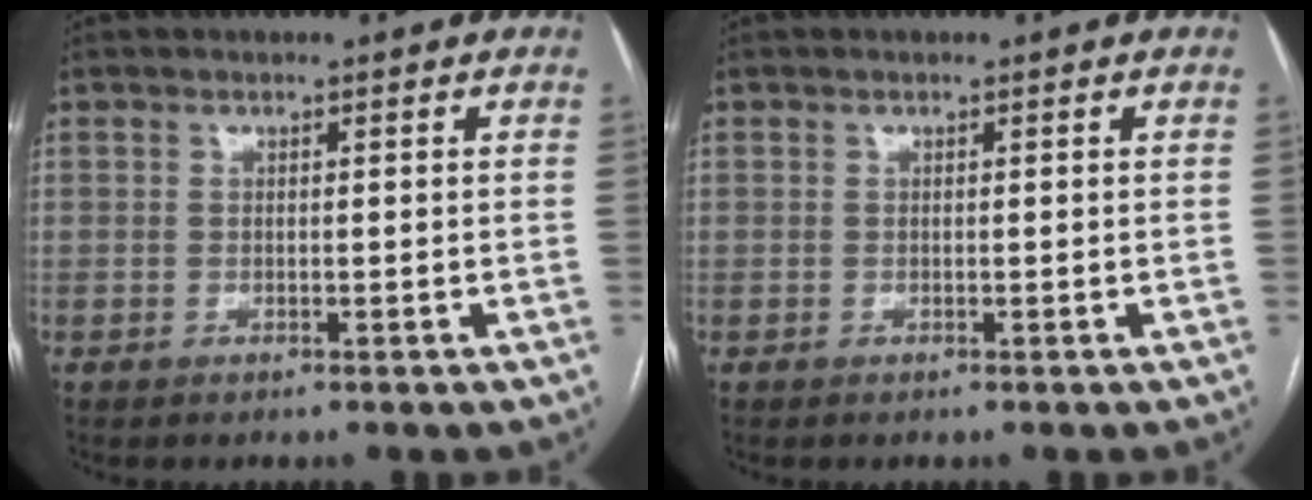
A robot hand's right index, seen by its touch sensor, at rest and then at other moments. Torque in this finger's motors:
{"motor_torque": [0.00, 0.00, 0.00, 0.00]}